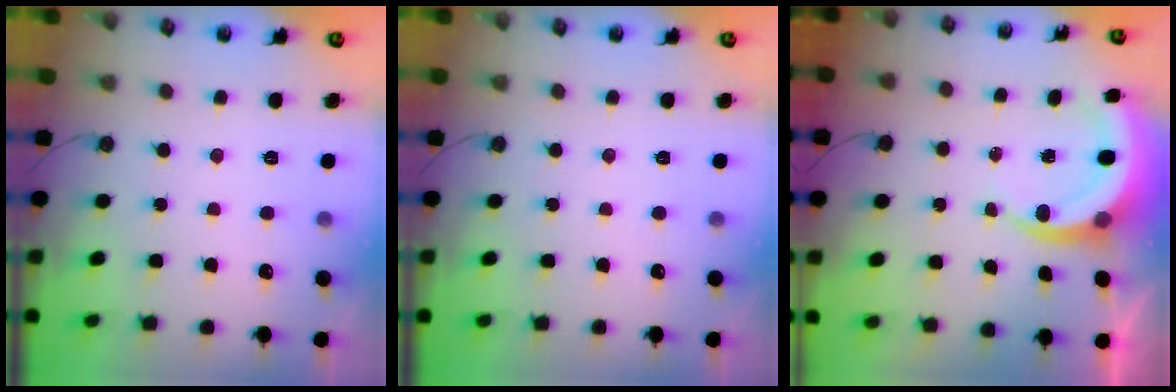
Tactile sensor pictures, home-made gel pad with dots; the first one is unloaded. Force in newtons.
{"total": 0.0}
{"total": 5.4, "press": 5.3, "slide": 0.4}